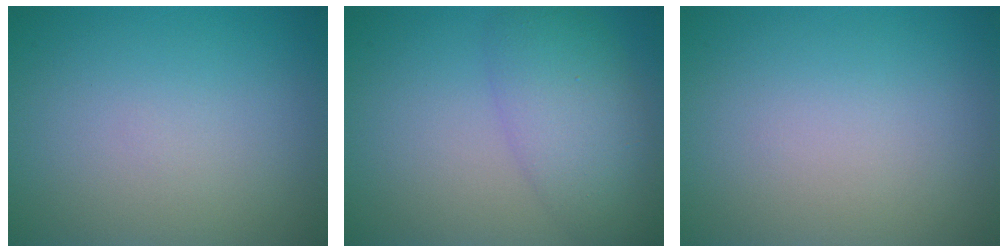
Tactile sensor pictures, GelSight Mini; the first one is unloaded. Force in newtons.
{"total": 3.9, "press": 3.9, "slide": 0.4}
{"total": 0.0}